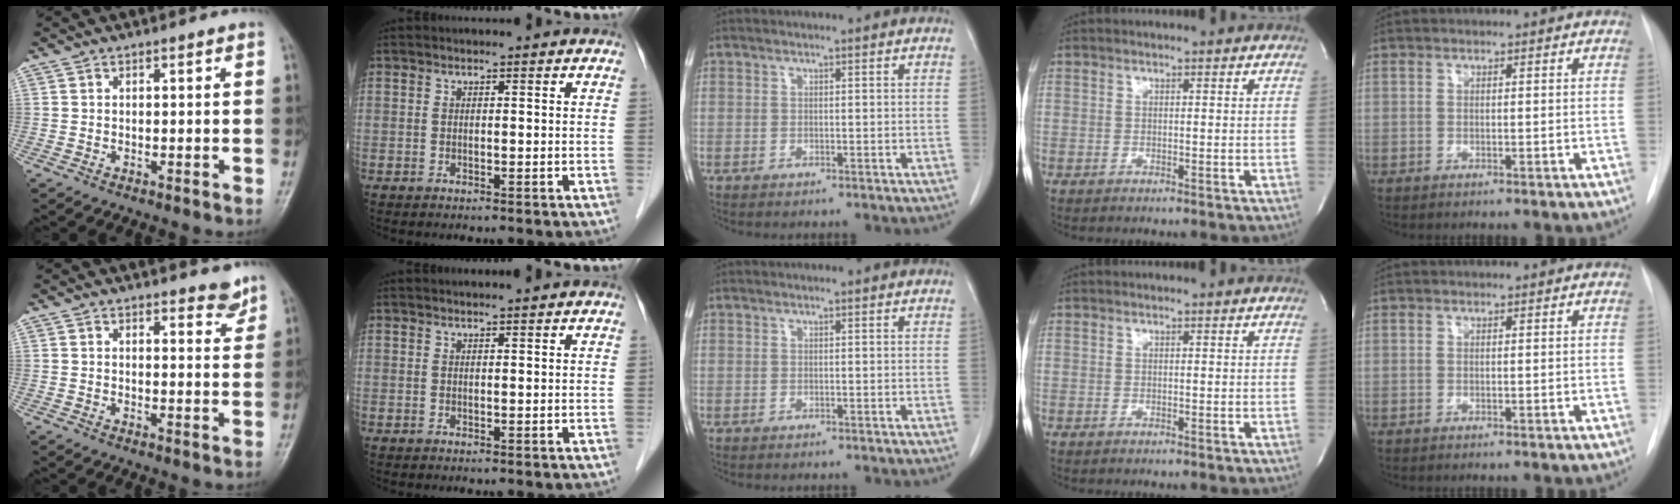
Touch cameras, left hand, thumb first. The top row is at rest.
{"thumb": {"total": 3.5, "force": [3.0, 1.1, 1.5], "torque": [-0.002, -0.023, 0.035]}, "index": {"total": 1.5, "force": [1.3, -0.1, 0.6], "torque": [-0.008, 0.009, 0.023]}}